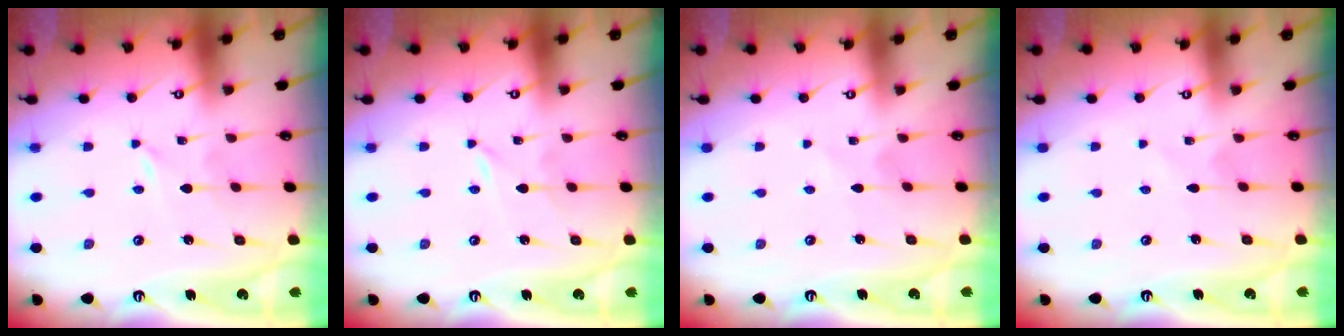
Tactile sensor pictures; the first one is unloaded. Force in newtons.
{"total": 0.0}
{"total": 2.5, "press": 2.5, "slide": 0.3}
{"total": 2.7, "press": 2.7, "slide": 0.3}